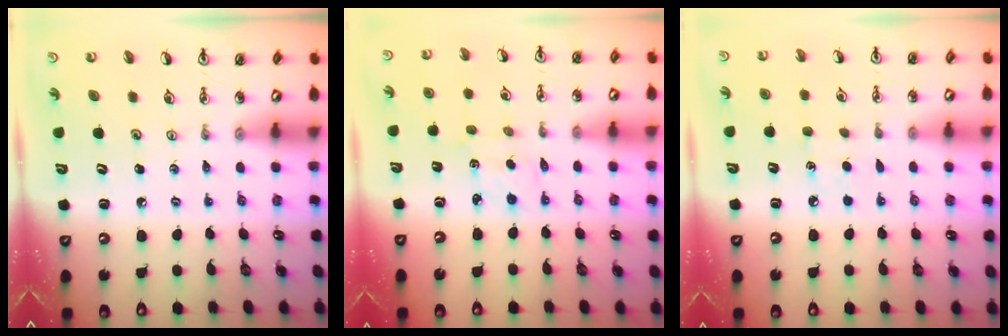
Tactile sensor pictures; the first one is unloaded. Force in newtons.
{"total": 2.3, "press": 2.1, "slide": 0.7}
{"total": 4.1, "press": 4.0, "slide": 0.5}